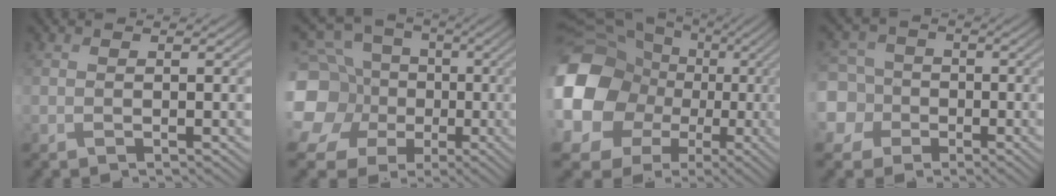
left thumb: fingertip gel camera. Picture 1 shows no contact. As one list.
[{"total": 19.5, "force": [-1.6, 18.0, 7.5], "torque": [-0.255, -0.002, -0.055]}, {"total": 20.3, "force": [0.2, 18.0, 9.4], "torque": [-0.281, -0.015, -0.017]}, {"total": 9.8, "force": [-2.5, 9.2, 2.4], "torque": [-0.106, -0.010, -0.074]}]